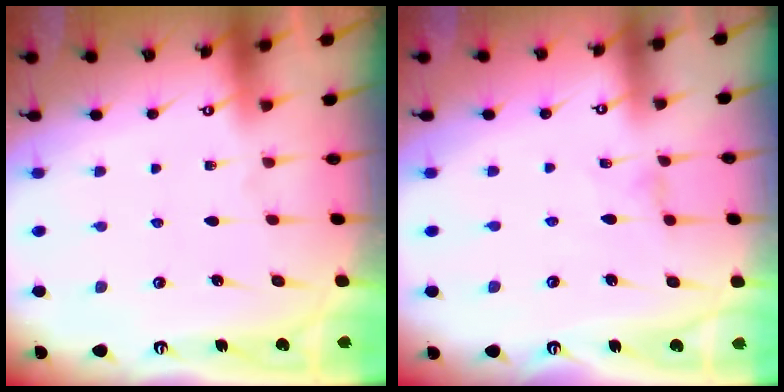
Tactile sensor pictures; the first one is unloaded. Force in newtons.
{"total": 0.0}